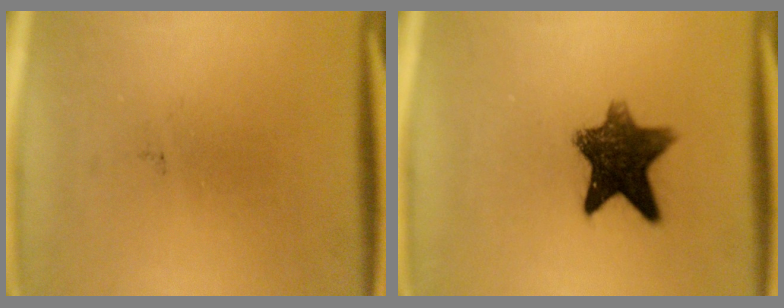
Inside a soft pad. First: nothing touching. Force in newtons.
{"total": 10.2}